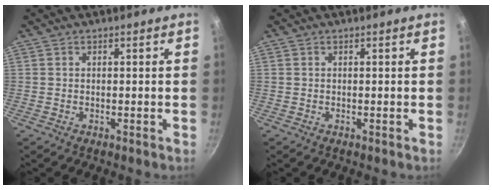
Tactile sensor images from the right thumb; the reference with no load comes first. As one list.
[{"total": 0.0}]